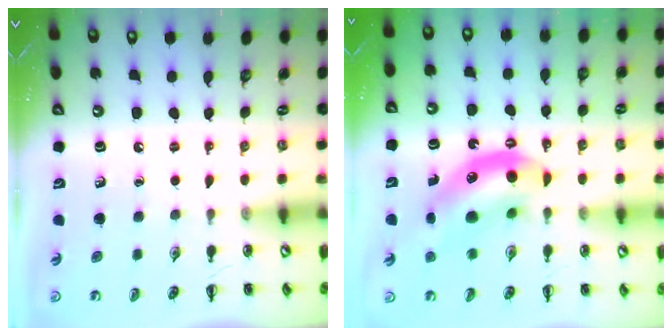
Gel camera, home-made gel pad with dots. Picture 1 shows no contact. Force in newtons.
{"total": 10.7, "press": 10.4, "slide": 2.6}